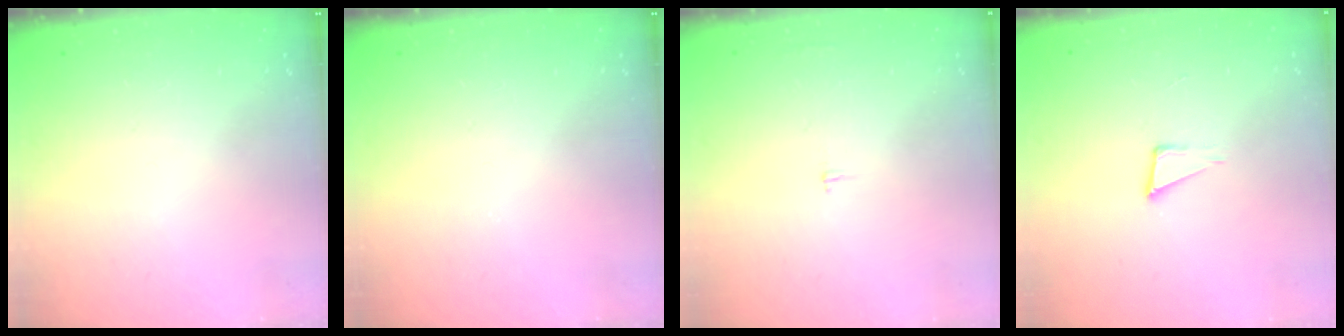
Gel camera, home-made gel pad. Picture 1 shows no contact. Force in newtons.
{"total": 0.0}
{"total": 1.8, "press": 1.8, "slide": 0.1}
{"total": 4.6, "press": 3.4, "slide": 3.2}